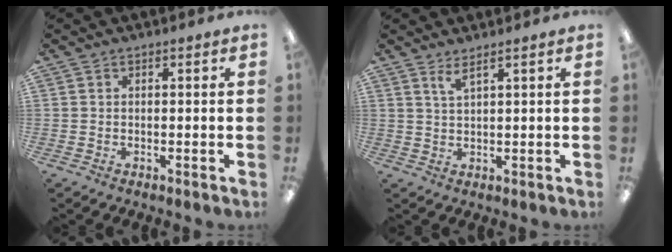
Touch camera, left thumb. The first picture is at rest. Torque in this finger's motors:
{"motor_torque": [-0.27, 0.18, -0.28, -0.20, 0.04]}